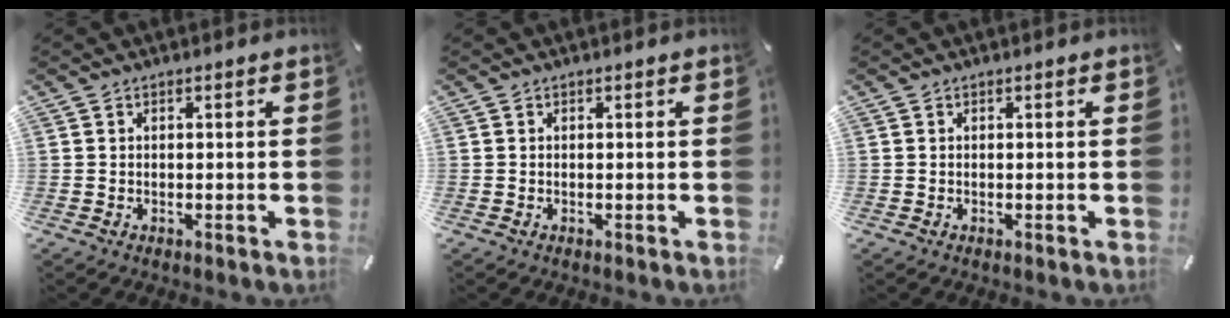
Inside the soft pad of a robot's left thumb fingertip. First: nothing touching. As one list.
[{"total": 0.0}, {"total": 0.0}]